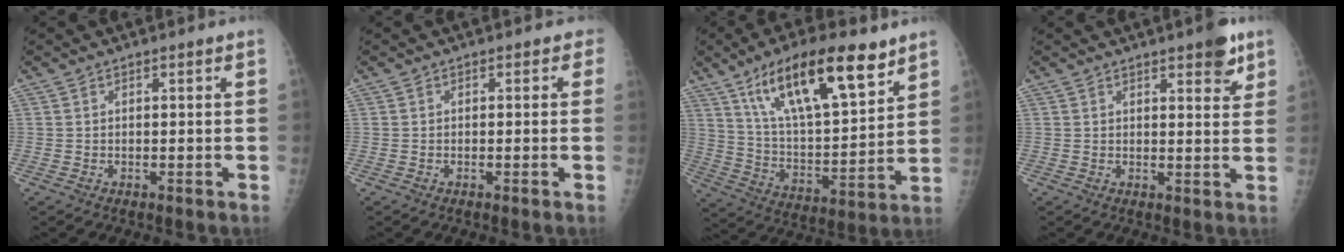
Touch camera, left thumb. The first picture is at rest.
{"total": 1.1, "force": [0.1, 1.0, 0.6], "torque": [0.015, 0.005, -0.012]}
{"total": 21.8, "force": [13.0, 7.2, 16.0], "torque": [-0.245, -0.044, 0.232]}
{"total": 5.7, "force": [3.5, 1.9, 4.1], "torque": [-0.037, -0.016, 0.038]}